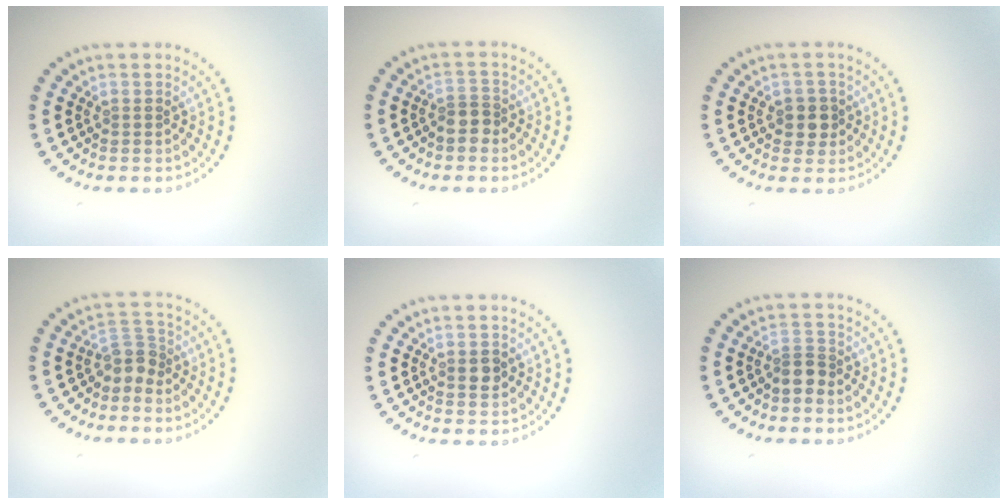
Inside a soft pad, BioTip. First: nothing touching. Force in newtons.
{"total": 2.0, "press": 1.7, "slide": 1.0}
{"total": 2.1, "press": 2.0, "slide": 0.6}
{"total": 2.3, "press": 1.7, "slide": 1.5}
{"total": 1.4, "press": 1.4, "slide": 0.1}
{"total": 1.9, "press": 1.6, "slide": 1.0}